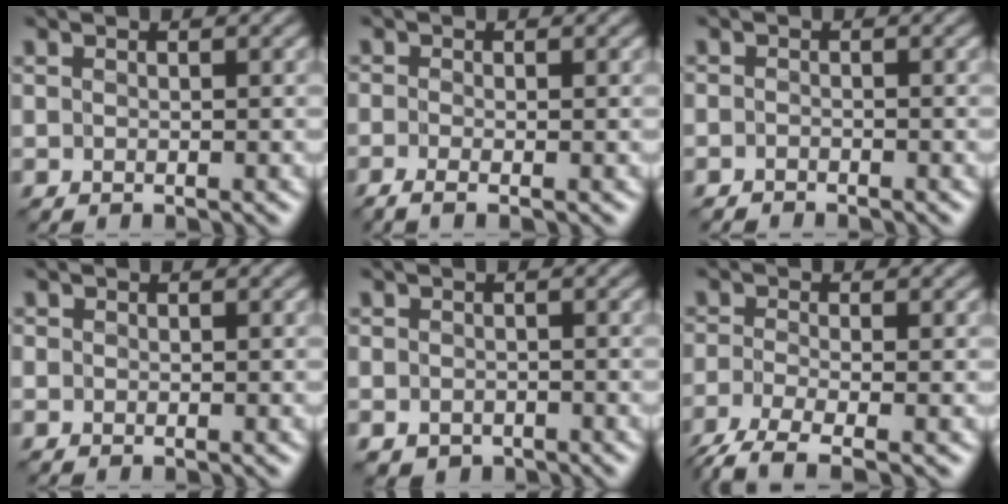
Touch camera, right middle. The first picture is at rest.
{"total": 1.6, "force": [-1.2, 0.2, 1.1], "torque": [-0.027, -0.005, -0.030]}
{"total": 1.1, "force": [-1.0, 0.1, -0.3], "torque": [0.008, 0.002, -0.023]}
{"total": 0.0}
{"total": 1.6, "force": [-1.1, 1.1, 0.4], "torque": [-0.002, -0.003, -0.021]}
{"total": 4.1, "force": [-3.1, 0.8, 2.6], "torque": [-0.055, -0.011, -0.071]}